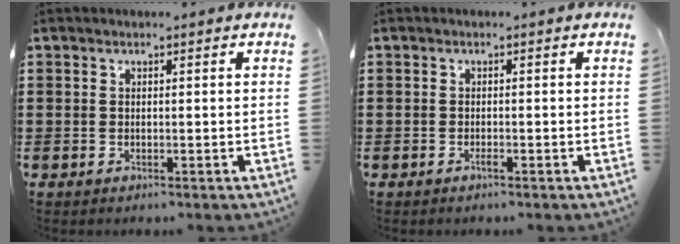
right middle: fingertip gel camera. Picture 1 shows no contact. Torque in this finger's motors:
{"motor_torque": [2.11, 0.01, 0.37, 0.14]}